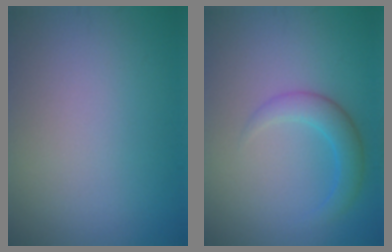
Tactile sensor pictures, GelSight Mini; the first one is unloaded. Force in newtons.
{"total": 2.8, "press": 2.8, "slide": 0.1}